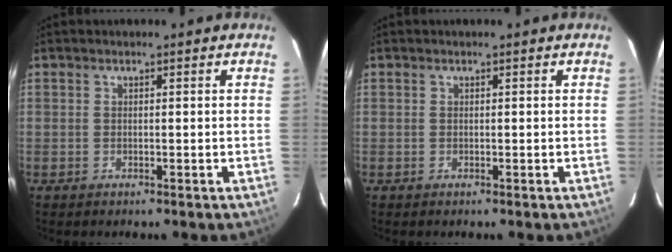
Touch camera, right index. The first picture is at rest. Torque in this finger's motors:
{"motor_torque": [0.10, 0.05, -0.03, 0.01]}